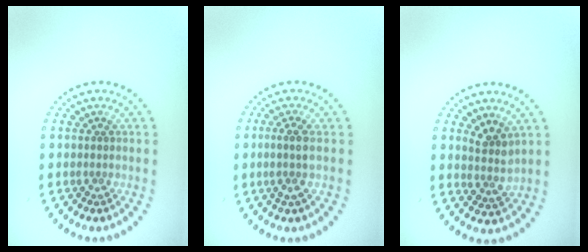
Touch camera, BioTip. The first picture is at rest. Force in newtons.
{"total": 2.0, "press": 1.6, "slide": 1.1}
{"total": 2.2, "press": 1.7, "slide": 1.4}